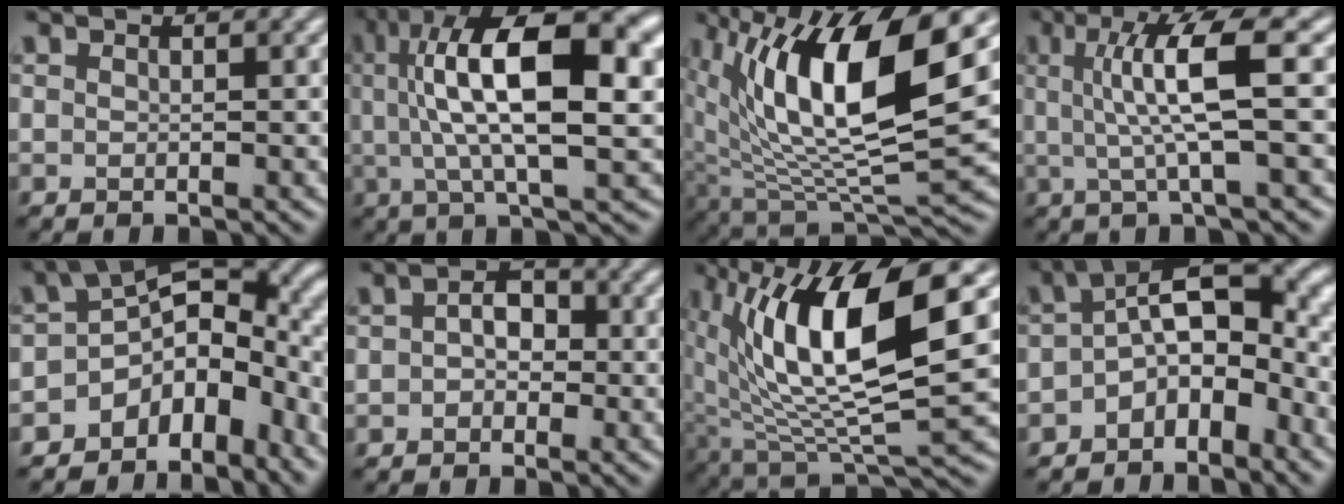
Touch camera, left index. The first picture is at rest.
{"total": 13.5, "force": [2.7, 4.6, 12.4], "torque": [-0.211, 0.017, 0.043]}
{"total": 14.9, "force": [5.1, 5.5, 12.9], "torque": [-0.233, -0.002, 0.091]}
{"total": 6.7, "force": [1.0, 1.1, 6.6], "torque": [-0.121, 0.008, 0.018]}
{"total": 10.1, "force": [-4.4, 6.8, 6.0], "torque": [-0.070, -0.004, -0.082]}
{"total": 2.7, "force": [-0.2, 2.0, 1.8], "torque": [-0.026, 0.006, -0.012]}
{"total": 14.1, "force": [3.8, 4.6, 12.7], "torque": [-0.226, 0.003, 0.071]}
{"total": 8.0, "force": [-2.5, 4.5, 6.2], "torque": [-0.080, 0.014, -0.052]}